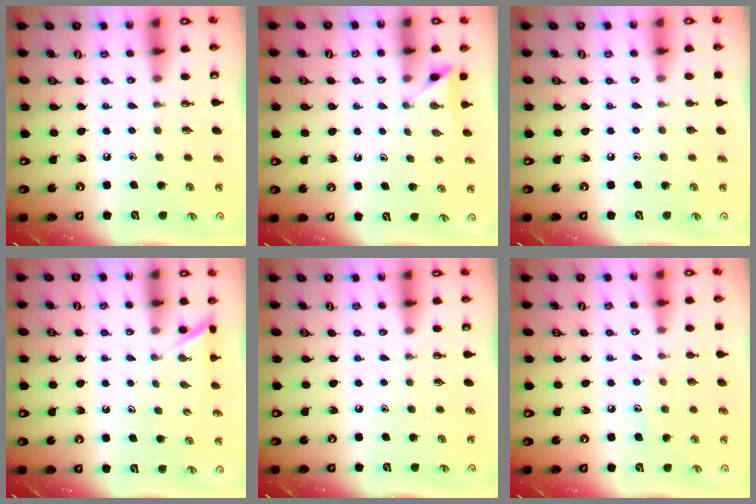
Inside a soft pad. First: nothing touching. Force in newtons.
{"total": 2.5, "press": 2.4, "slide": 0.3}
{"total": 0.0}
{"total": 1.6, "press": 1.6, "slide": 0.2}
{"total": 0.0}
{"total": 6.7, "press": 6.7, "slide": 0.7}